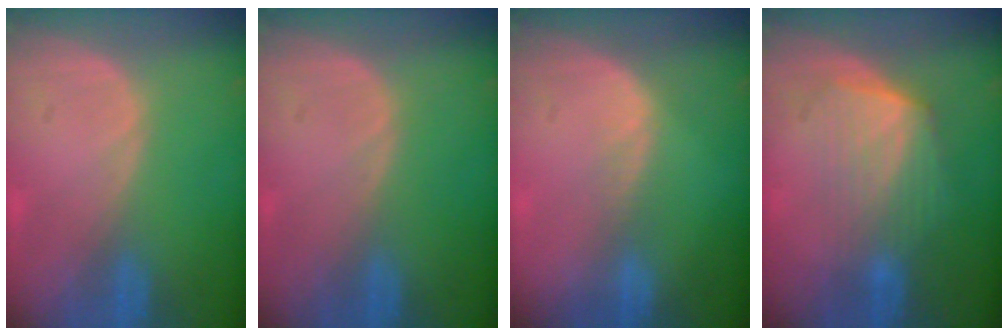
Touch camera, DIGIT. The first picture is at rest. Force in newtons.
{"total": 0.0}
{"total": 1.5, "press": 1.0, "slide": 1.1}
{"total": 7.2, "press": 6.5, "slide": 3.0}